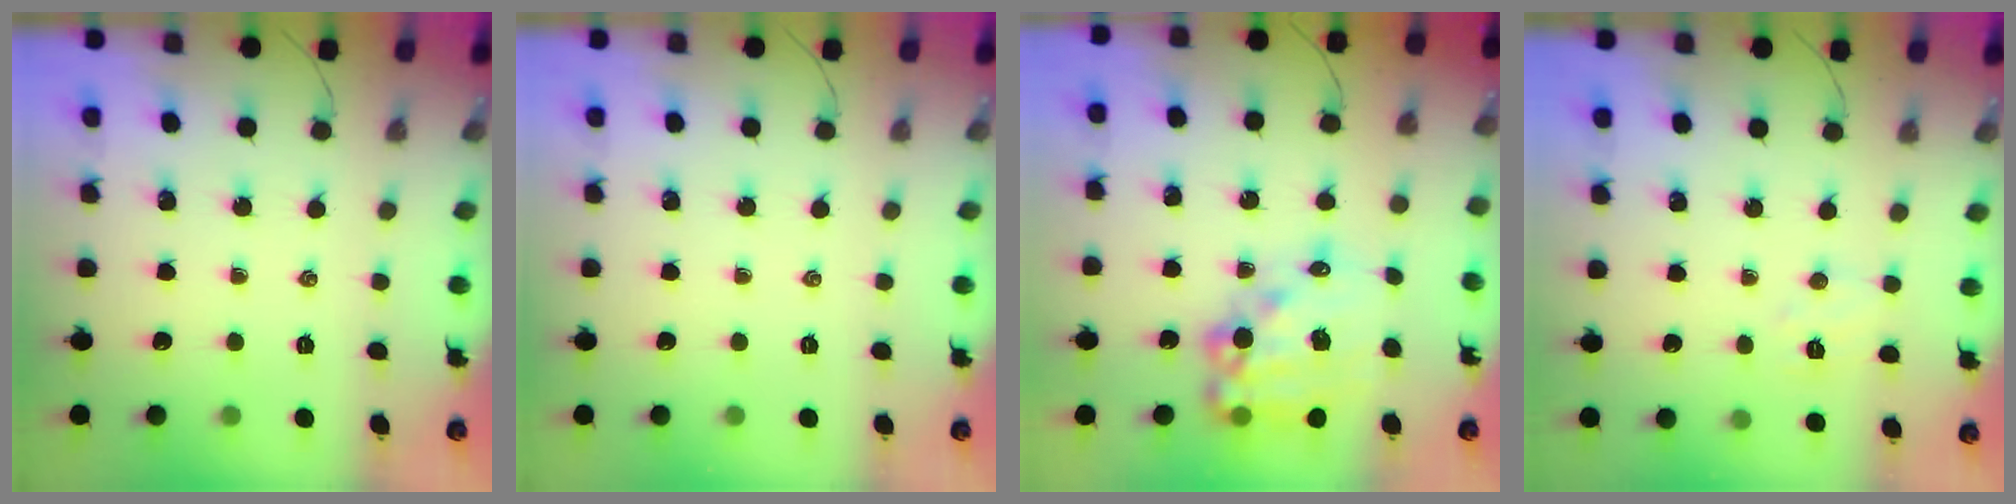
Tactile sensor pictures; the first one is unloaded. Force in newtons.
{"total": 0.0}
{"total": 17.2, "press": 16.8, "slide": 3.8}
{"total": 5.2, "press": 5.1, "slide": 1.1}